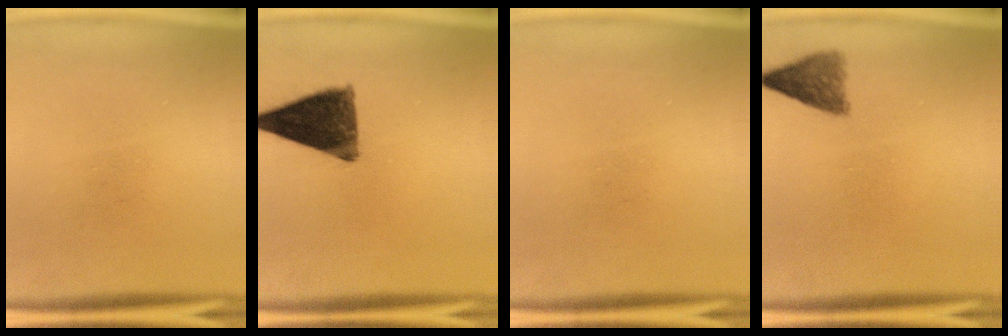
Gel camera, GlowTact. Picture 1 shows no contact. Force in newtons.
{"total": 11.7}
{"total": 0.0}
{"total": 3.4}